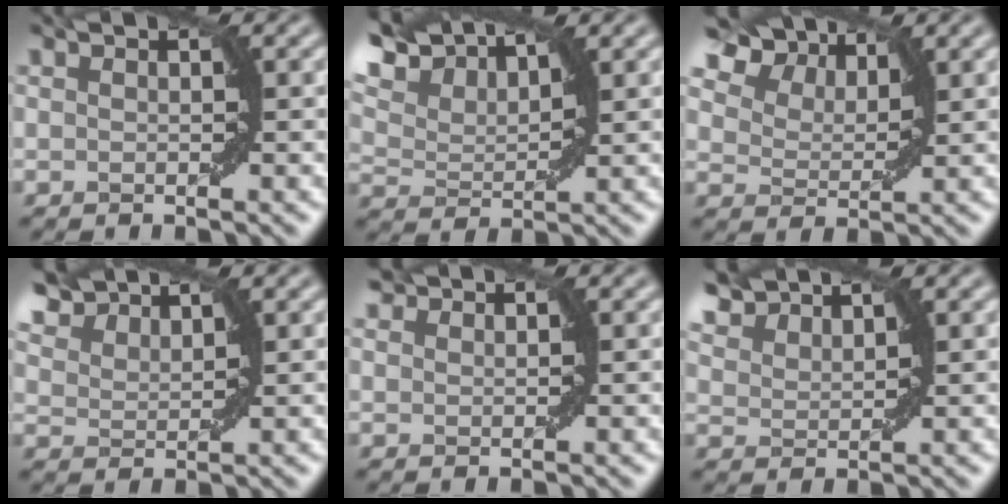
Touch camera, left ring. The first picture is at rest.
{"total": 9.0, "force": [7.6, 2.8, 4.1], "torque": [-0.112, 0.027, 0.115]}
{"total": 7.0, "force": [5.3, 3.4, 3.0], "torque": [-0.074, 0.010, 0.090]}
{"total": 5.5, "force": [5.0, 1.6, 1.6], "torque": [-0.055, 0.003, 0.098]}
{"total": 1.4, "force": [1.3, 0.1, 0.2], "torque": [-0.007, 0.005, 0.027]}
{"total": 4.7, "force": [4.4, 1.1, 1.3], "torque": [-0.043, 0.011, 0.086]}